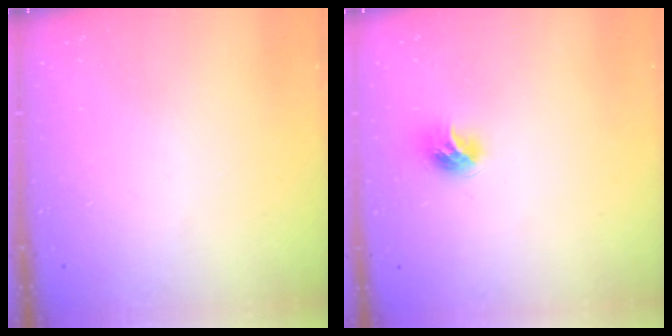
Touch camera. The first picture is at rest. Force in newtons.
{"total": 7.8, "press": 7.8, "slide": 0.4}